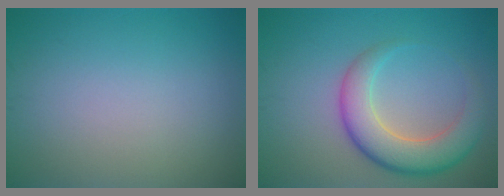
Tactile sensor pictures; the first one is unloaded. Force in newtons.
{"total": 6.0, "press": 6.0, "slide": 0.2}